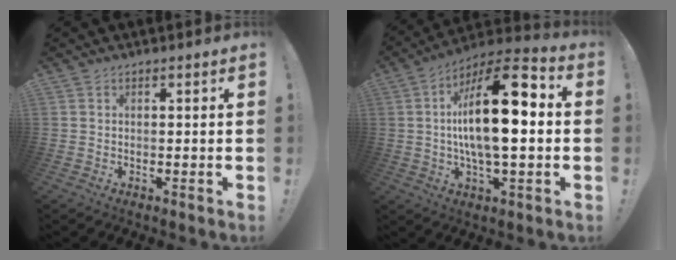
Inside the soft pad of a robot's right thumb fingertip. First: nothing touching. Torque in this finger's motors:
{"motor_torque": [2.01, 3.00, 1.01, 0.71, 0.21]}